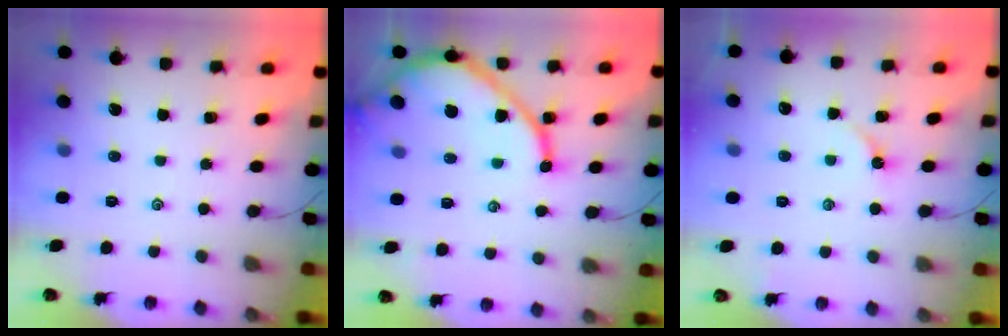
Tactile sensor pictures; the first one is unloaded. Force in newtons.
{"total": 12.3, "press": 12.3, "slide": 1.1}
{"total": 2.5, "press": 2.4, "slide": 0.4}